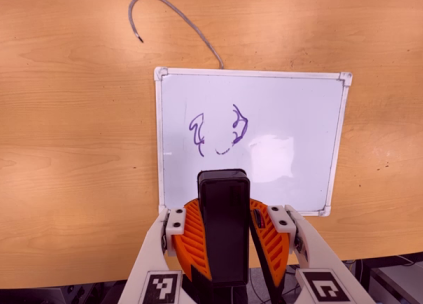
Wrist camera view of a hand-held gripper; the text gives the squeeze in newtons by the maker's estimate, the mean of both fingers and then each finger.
{"total": 10.4, "left": 10.6, "right": 10.2}